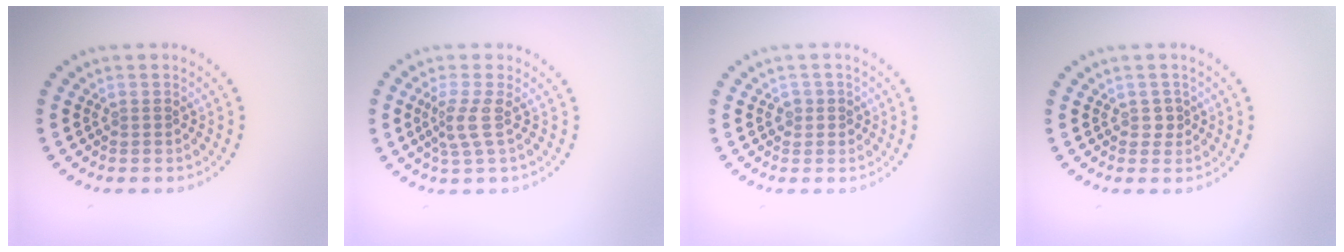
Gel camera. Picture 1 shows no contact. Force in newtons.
{"total": 2.3, "press": 1.6, "slide": 1.7}
{"total": 1.2, "press": 1.0, "slide": 0.6}
{"total": 0.8, "press": 0.7, "slide": 0.4}